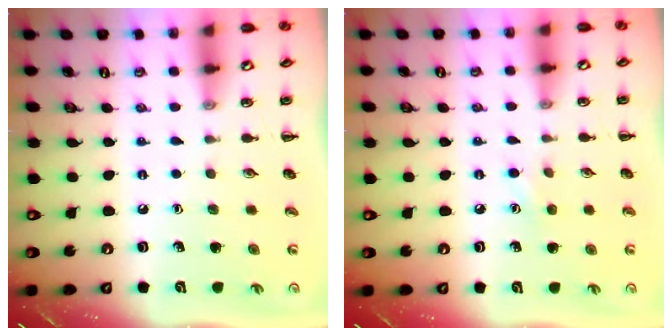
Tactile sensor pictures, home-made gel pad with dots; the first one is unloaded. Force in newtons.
{"total": 2.0, "press": 1.9, "slide": 0.6}